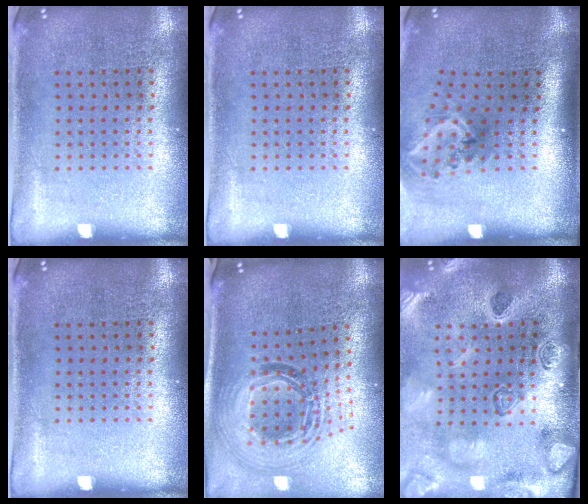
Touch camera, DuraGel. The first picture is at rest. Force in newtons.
{"total": 0.0}
{"total": 2.1, "press": 1.3, "slide": 1.6}
{"total": 0.0}
{"total": 1.7, "press": 1.5, "slide": 0.9}
{"total": 4.3, "press": 3.3, "slide": 2.7}